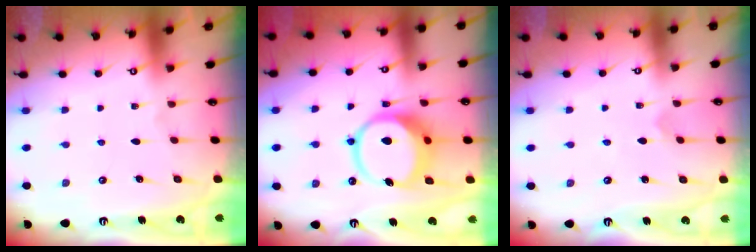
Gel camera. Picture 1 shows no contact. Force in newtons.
{"total": 11.8, "press": 11.7, "slide": 1.5}
{"total": 2.4, "press": 2.4, "slide": 0.2}